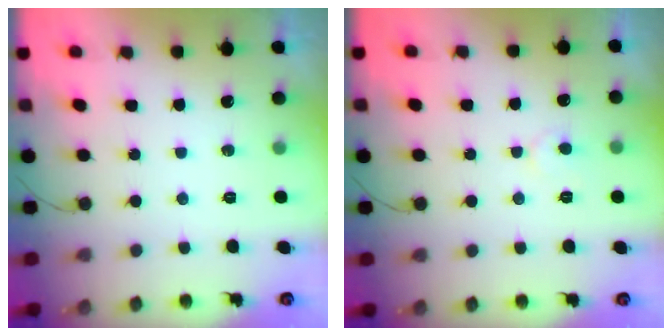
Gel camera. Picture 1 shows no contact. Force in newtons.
{"total": 4.3, "press": 4.3, "slide": 0.4}